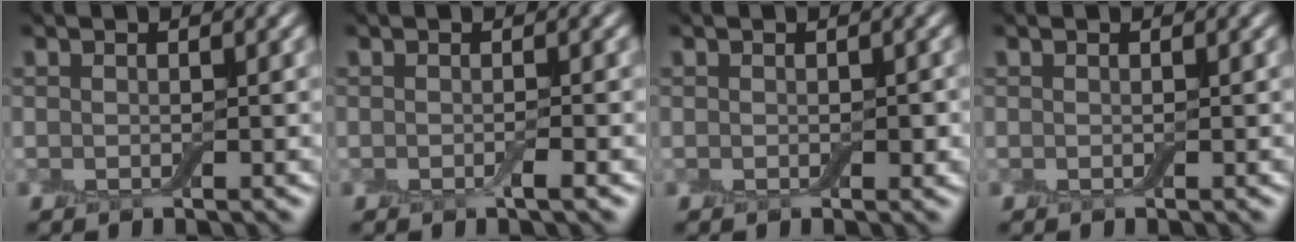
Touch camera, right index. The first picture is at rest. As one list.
[{"total": 0.9, "force": [-0.4, 0.0, 0.8], "torque": [-0.014, -0.002, -0.008]}, {"total": 0.9, "force": [0.0, 0.6, 0.6], "torque": [-0.008, -0.002, 0.000]}, {"total": 0.0}]